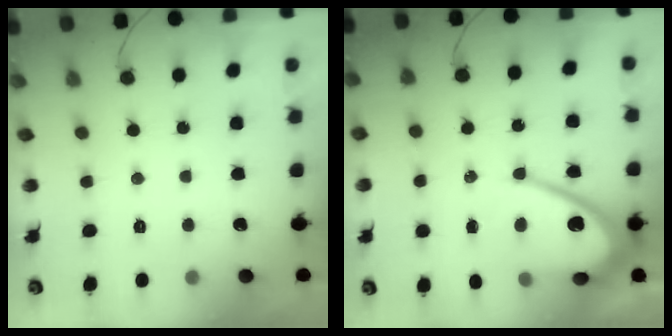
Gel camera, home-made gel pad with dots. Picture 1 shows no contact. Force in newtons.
{"total": 11.8, "press": 11.7, "slide": 1.1}